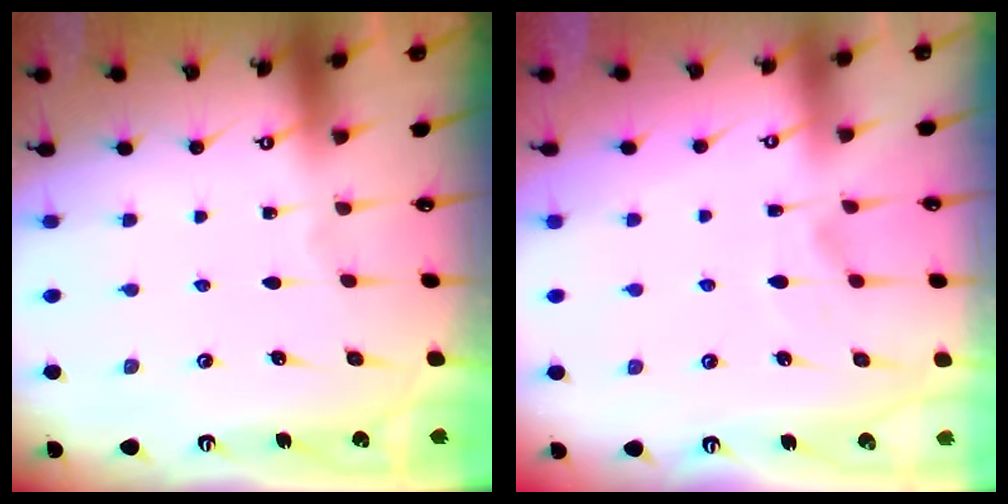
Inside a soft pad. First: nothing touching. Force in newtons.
{"total": 2.5, "press": 2.2, "slide": 1.2}